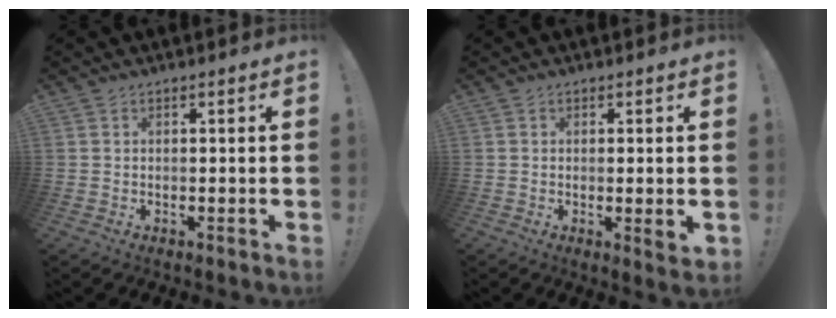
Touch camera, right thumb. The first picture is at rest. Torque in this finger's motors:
{"motor_torque": [-0.18, 0.24, -0.06, 0.42, -0.09]}